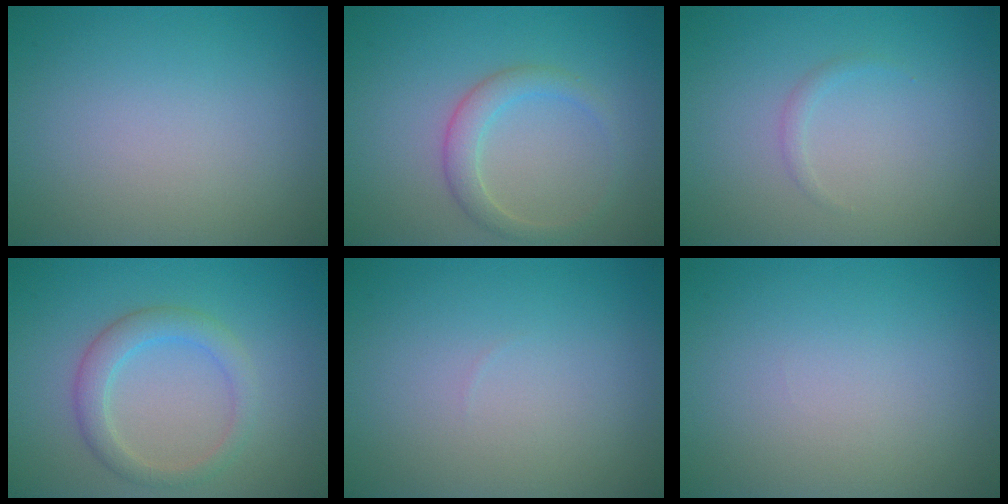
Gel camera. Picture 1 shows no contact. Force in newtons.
{"total": 2.4, "press": 2.4, "slide": 0.2}
{"total": 0.6, "press": 0.6, "slide": 0.1}
{"total": 2.9, "press": 2.9, "slide": 0.1}
{"total": 0.0}
{"total": 0.0}